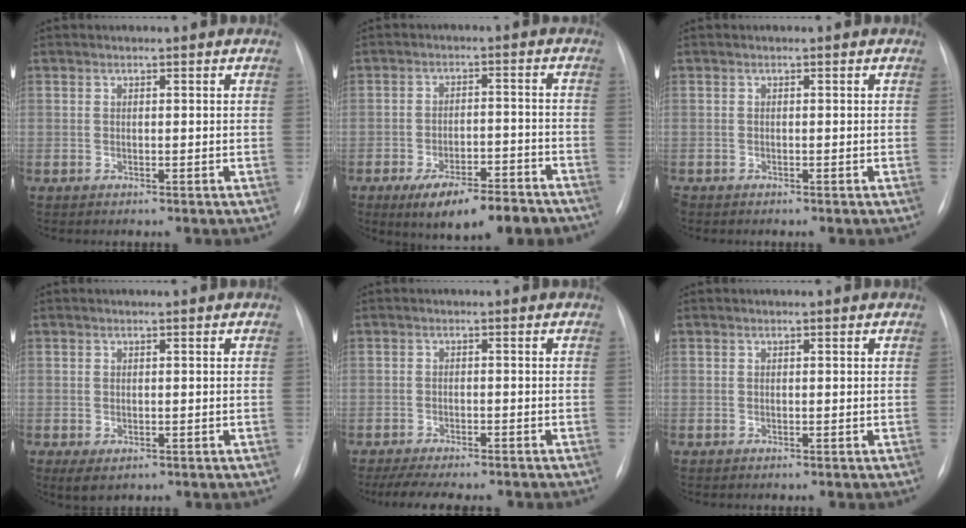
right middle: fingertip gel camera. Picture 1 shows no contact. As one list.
[{"total": 11.8, "force": [-8.6, 3.7, 7.2], "torque": [-0.097, 0.003, -0.127]}, {"total": 0.8, "force": [-0.6, 0.5, 0.2], "torque": [-0.004, 0.001, -0.010]}, {"total": 2.5, "force": [-0.9, 1.5, 1.7], "torque": [-0.028, -0.006, -0.001]}, {"total": 9.3, "force": [-7.9, 2.5, 4.3], "torque": [-0.061, -0.003, -0.112]}, {"total": 0.0}]